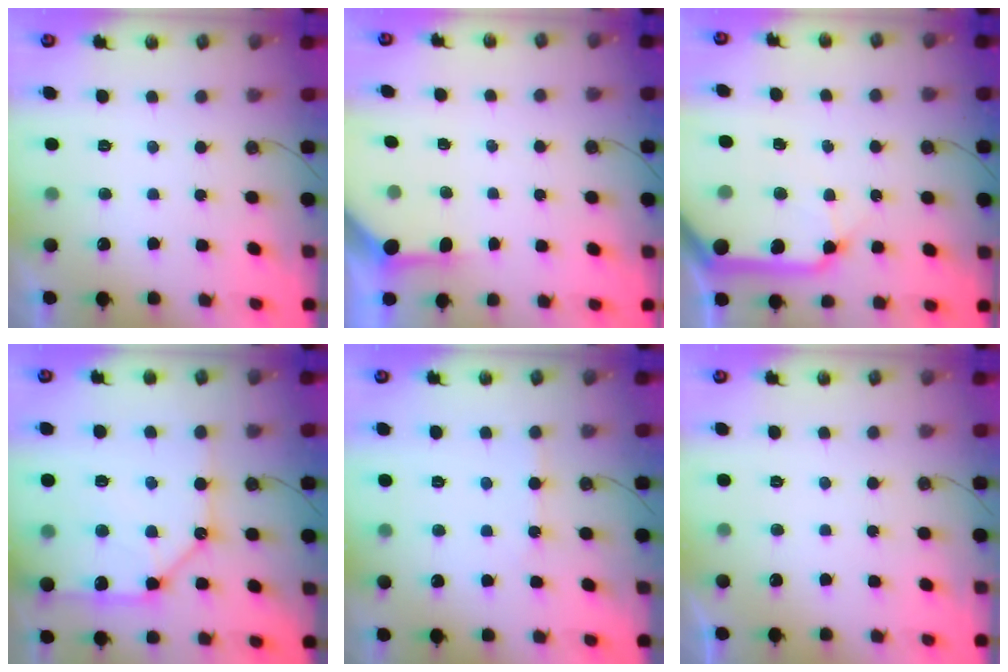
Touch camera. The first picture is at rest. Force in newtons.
{"total": 3.4, "press": 3.3, "slide": 0.4}
{"total": 19.4, "press": 19.2, "slide": 2.3}
{"total": 14.7, "press": 14.6, "slide": 1.6}
{"total": 4.4, "press": 4.4, "slide": 0.5}
{"total": 0.0}